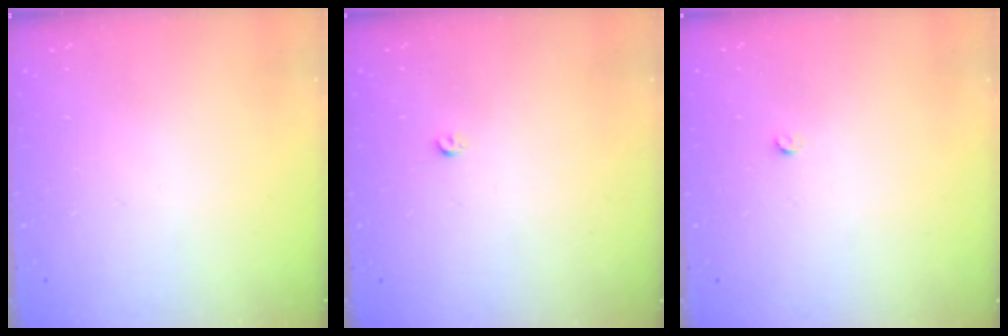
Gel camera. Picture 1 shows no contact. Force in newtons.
{"total": 2.8, "press": 2.8, "slide": 0.5}
{"total": 2.4, "press": 2.4, "slide": 0.3}